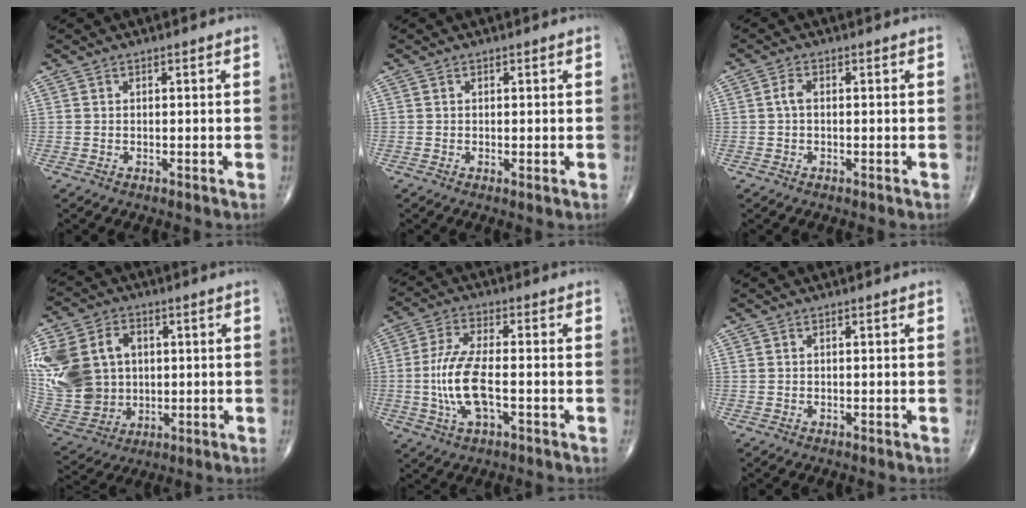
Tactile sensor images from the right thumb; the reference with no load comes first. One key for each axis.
{"total": 0.6, "fx": 0.0, "fy": 0.1, "fz": 0.6, "tx": -0.015, "ty": -0.004, "tz": 0.000}
{"total": 1.8, "fx": -0.1, "fy": 0.9, "fz": 1.5, "tx": -0.029, "ty": 0.003, "tz": -0.005}
{"total": 22.6, "fx": 3.6, "fy": 17.9, "fz": 13.3, "tx": -0.303, "ty": 0.023, "tz": 0.091}
{"total": 10.4, "fx": -1.8, "fy": 3.8, "fz": 9.6, "tx": -0.208, "ty": 0.013, "tz": -0.035}
{"total": 0.0}